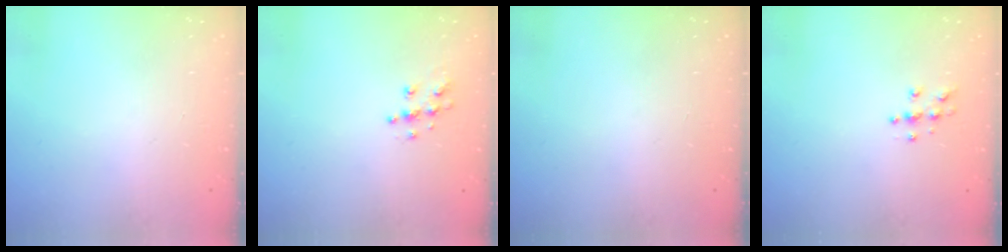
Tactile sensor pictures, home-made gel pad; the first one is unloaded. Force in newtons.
{"total": 6.4, "press": 6.4, "slide": 0.2}
{"total": 0.0}
{"total": 4.0, "press": 3.9, "slide": 0.4}